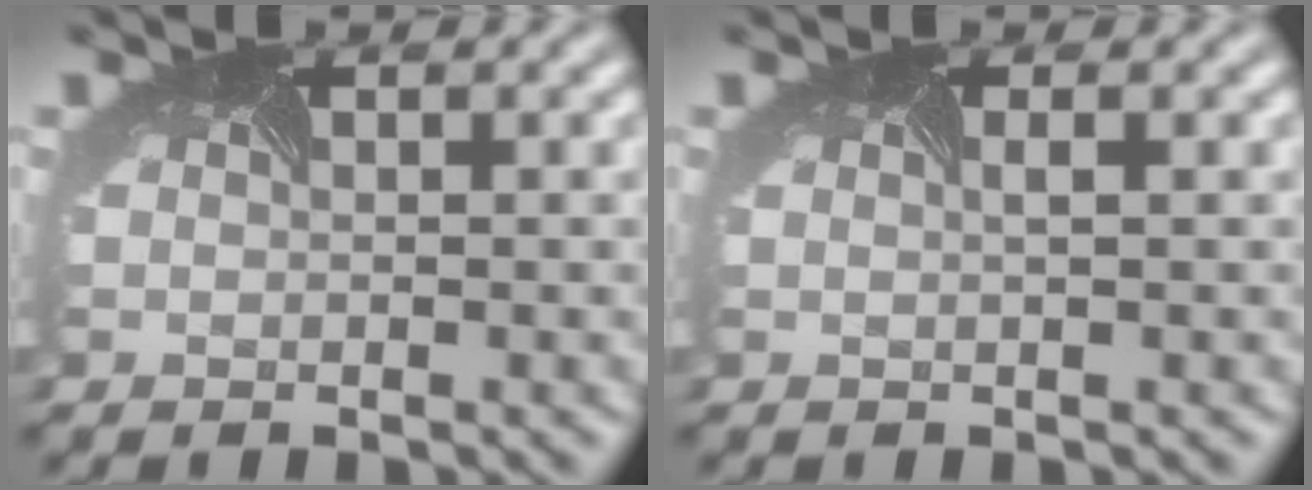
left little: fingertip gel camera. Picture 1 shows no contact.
{"total": 0.8, "force": [0.2, 0.2, 0.8], "torque": [-0.006, -0.003, -0.006]}